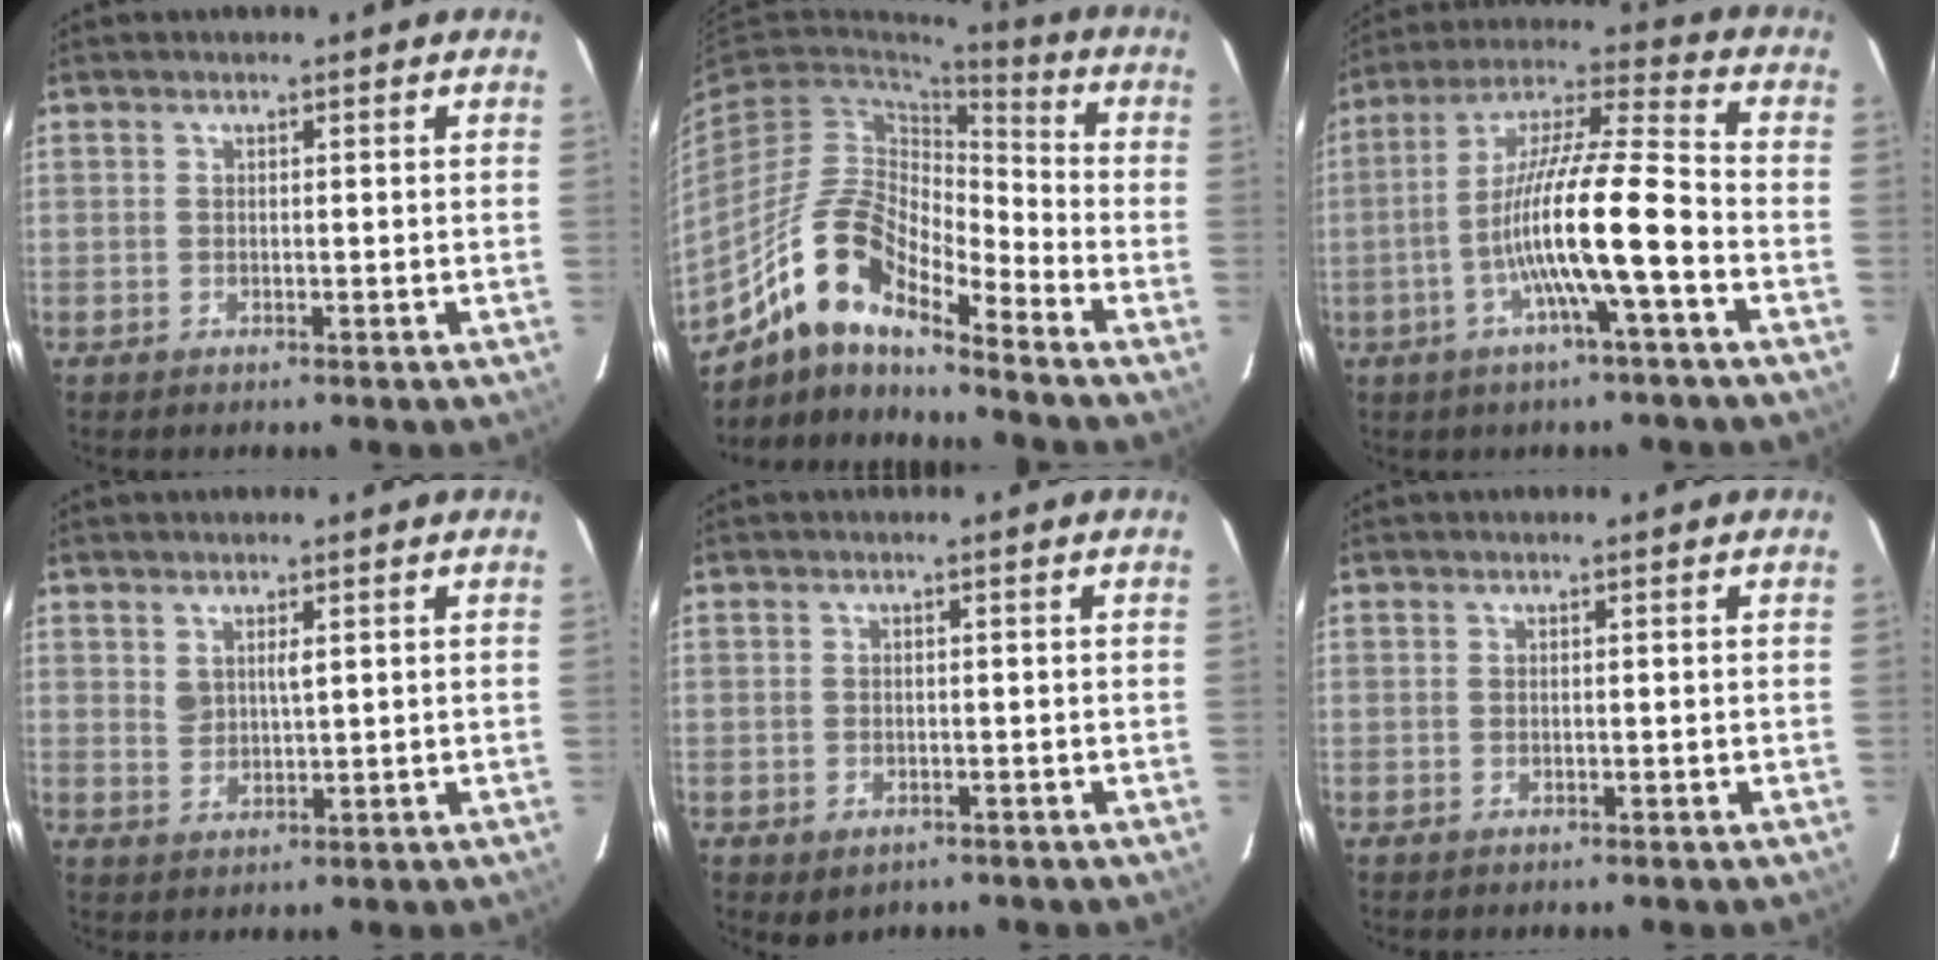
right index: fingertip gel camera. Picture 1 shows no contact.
{"total": 12.0, "force": [-9.5, 3.0, 6.7], "torque": [-0.134, 0.028, -0.174]}
{"total": 14.4, "force": [-4.3, 0.3, 13.8], "torque": [-0.254, 0.012, -0.081]}
{"total": 2.6, "force": [1.3, 0.9, 2.1], "torque": [-0.045, -0.002, 0.030]}
{"total": 2.0, "force": [-1.0, 1.5, 0.9], "torque": [-0.012, 0.001, -0.001]}
{"total": 0.0}